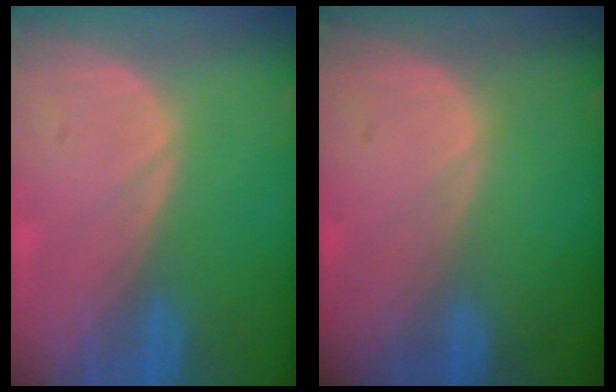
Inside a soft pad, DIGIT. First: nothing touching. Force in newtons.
{"total": 0.0}